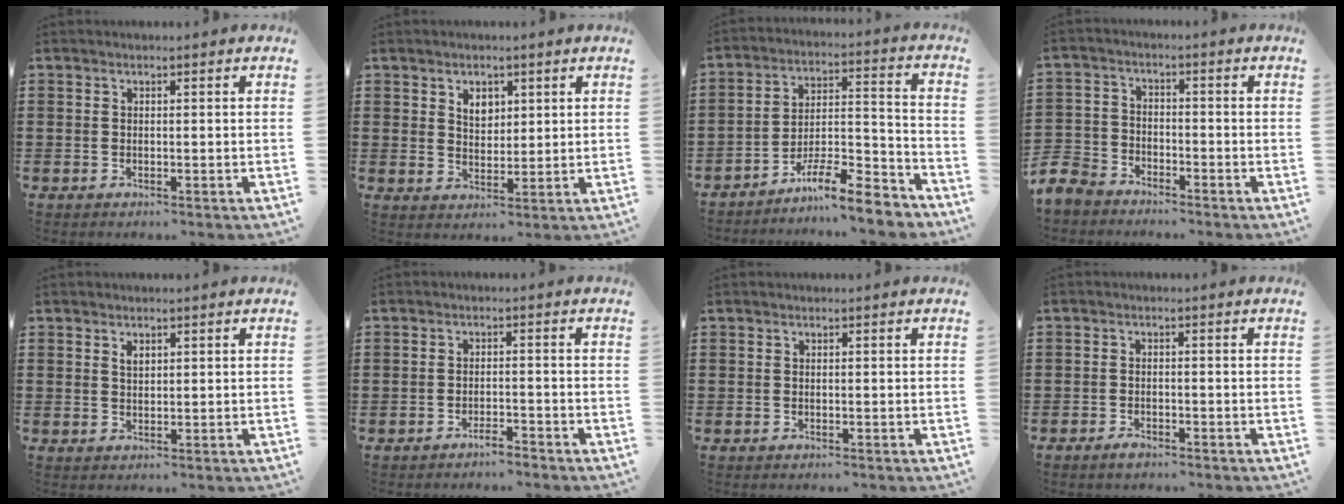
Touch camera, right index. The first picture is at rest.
{"total": 3.3, "force": [1.8, 2.3, 1.7], "torque": [-0.032, 0.006, 0.030]}
{"total": 9.6, "force": [-8.4, 1.4, 4.4], "torque": [-0.056, 0.026, -0.155]}
{"total": 5.1, "force": [-4.7, 1.8, 0.7], "torque": [-0.048, -0.003, -0.105]}
{"total": 1.3, "force": [0.8, 0.7, 0.7], "torque": [-0.017, 0.003, 0.015]}
{"total": 2.1, "force": [-2.0, 0.2, 0.6], "torque": [-0.014, 0.000, -0.038]}
{"total": 0.0}
{"total": 1.4, "force": [-1.2, 0.6, 0.3], "torque": [-0.008, 0.002, -0.025]}